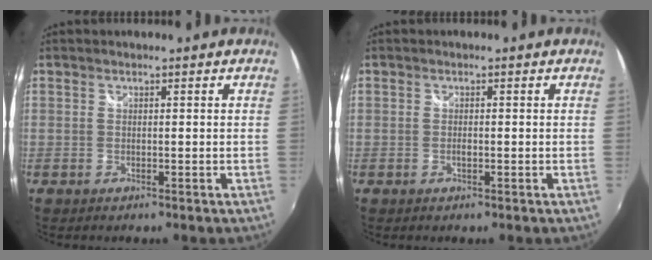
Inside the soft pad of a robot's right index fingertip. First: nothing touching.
{"total": 0.9, "force": [-0.4, 0.4, 0.7], "torque": [-0.013, 0.000, -0.007]}